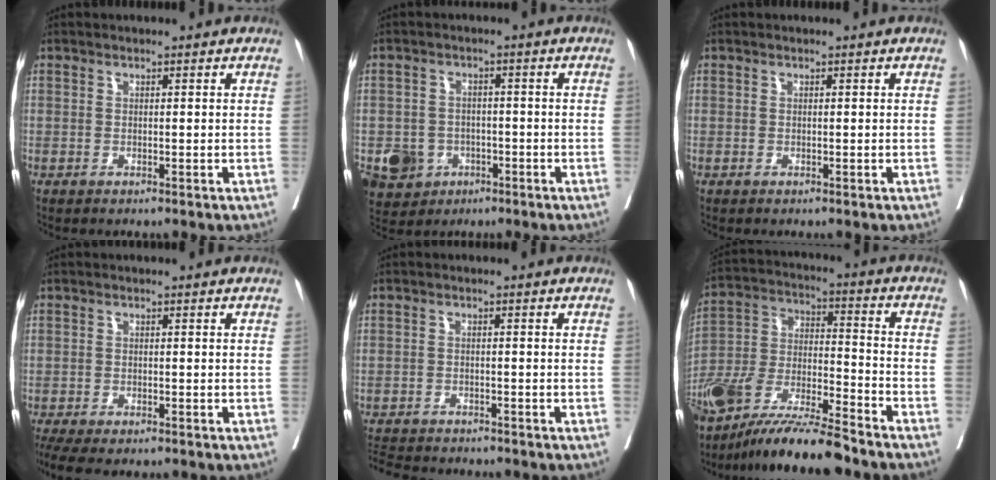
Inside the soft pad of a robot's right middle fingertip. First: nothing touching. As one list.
[{"total": 6.8, "force": [-3.0, 5.8, 1.9], "torque": [-0.040, 0.004, -0.039]}, {"total": 0.0}, {"total": 7.8, "force": [-6.1, 2.5, 4.1], "torque": [-0.072, -0.007, -0.094]}, {"total": 8.3, "force": [-7.8, 1.5, 2.5], "torque": [-0.038, -0.008, -0.116]}, {"total": 16.6, "force": [-13.7, 1.5, 9.4], "torque": [-0.200, -0.018, -0.256]}]